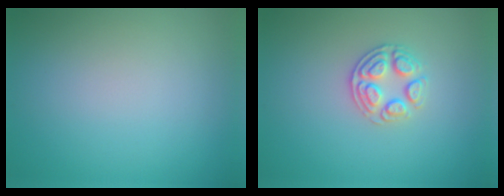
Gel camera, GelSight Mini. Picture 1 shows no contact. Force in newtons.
{"total": 2.6, "press": 2.5, "slide": 0.9}